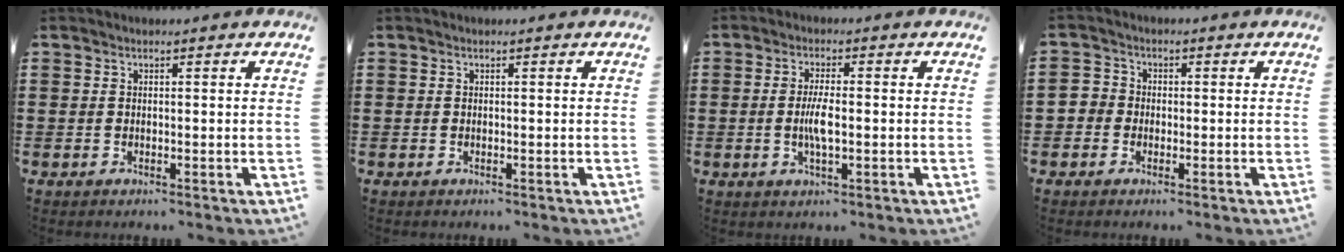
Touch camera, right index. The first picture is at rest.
{"total": 0.0}
{"total": 4.2, "force": [-0.6, 0.9, 4.0], "torque": [-0.085, -0.008, -0.015]}
{"total": 2.1, "force": [-0.9, 1.9, 0.3], "torque": [-0.016, 0.006, -0.021]}